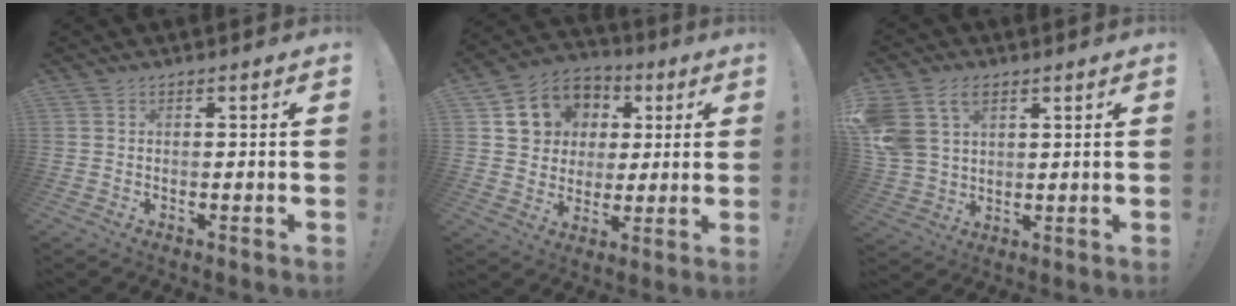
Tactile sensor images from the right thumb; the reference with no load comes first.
{"total": 12.0, "force": [3.7, 10.8, 3.7], "torque": [-0.054, -0.012, 0.084]}
{"total": 10.9, "force": [5.4, 7.4, 5.8], "torque": [-0.124, -0.012, 0.109]}